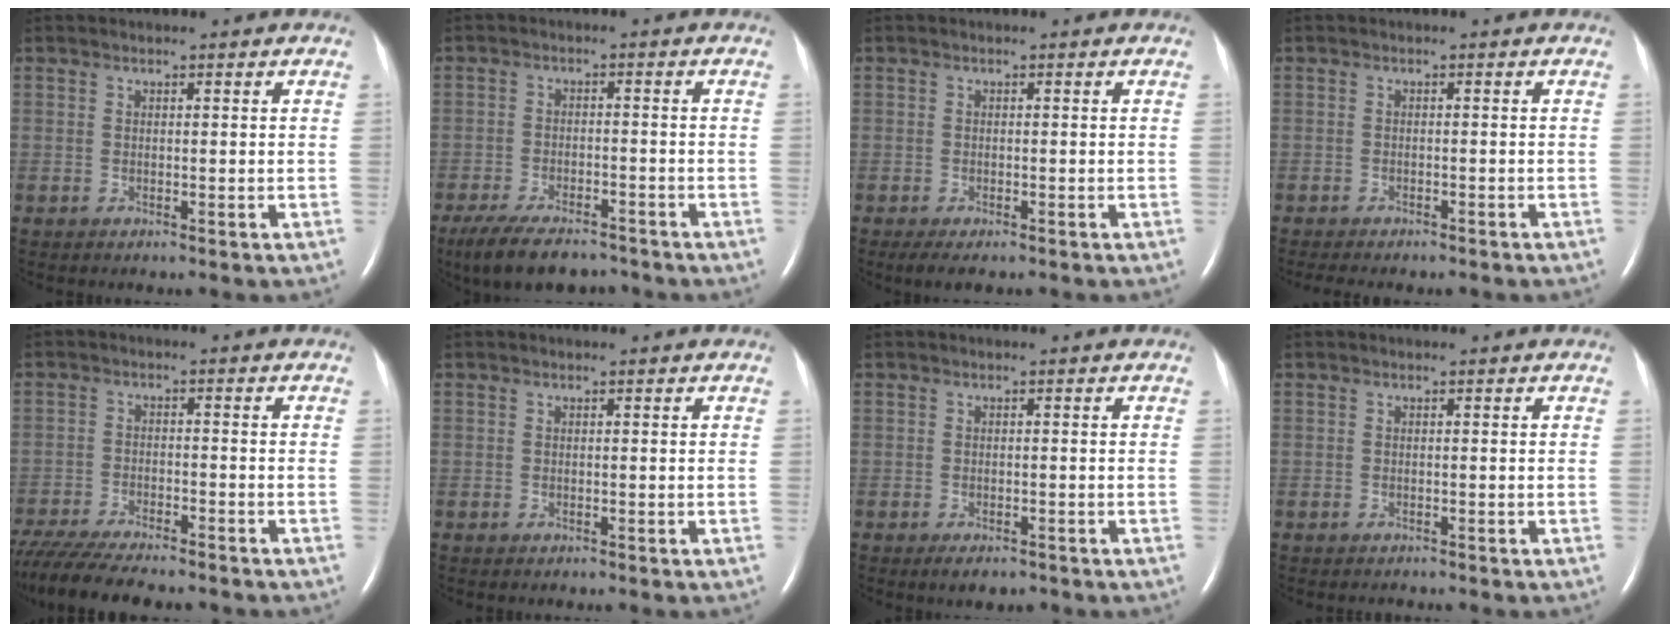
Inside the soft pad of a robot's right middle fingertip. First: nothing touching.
{"total": 10.4, "force": [-8.4, 3.4, 5.1], "torque": [-0.090, -0.014, -0.132]}
{"total": 3.0, "force": [-2.0, 1.0, 2.0], "torque": [-0.039, -0.010, -0.026]}
{"total": 8.2, "force": [-7.0, 2.0, 3.8], "torque": [-0.048, -0.004, -0.082]}
{"total": 14.6, "force": [-12.7, 2.4, 6.9], "torque": [-0.129, -0.027, -0.191]}
{"total": 0.0}
{"total": 2.6, "force": [-1.9, 1.0, 1.5], "torque": [-0.022, -0.003, -0.020]}
{"total": 1.0, "force": [-0.9, 0.1, 0.4], "torque": [-0.011, -0.005, -0.007]}